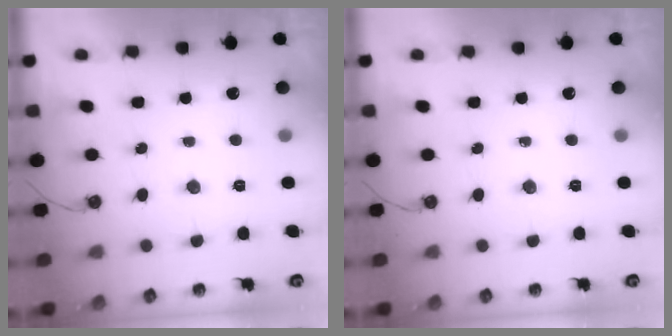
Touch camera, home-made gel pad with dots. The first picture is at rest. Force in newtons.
{"total": 0.0}